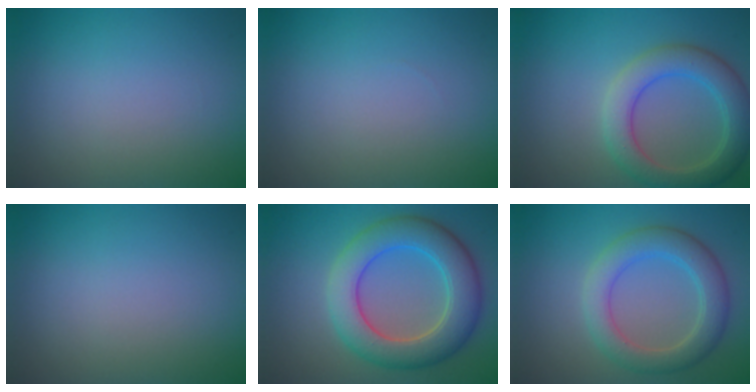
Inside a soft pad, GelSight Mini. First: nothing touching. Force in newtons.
{"total": 0.0}
{"total": 5.0, "press": 5.0, "slide": 0.5}
{"total": 0.0}
{"total": 7.4, "press": 7.4, "slide": 0.4}
{"total": 4.4, "press": 4.4, "slide": 0.2}